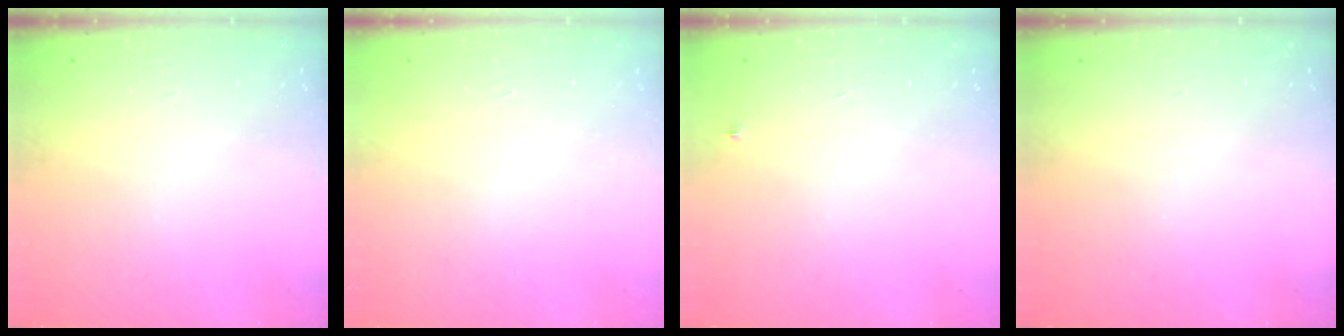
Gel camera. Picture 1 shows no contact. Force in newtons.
{"total": 1.5, "press": 1.5, "slide": 0.1}
{"total": 3.0, "press": 2.9, "slide": 0.4}
{"total": 0.0}